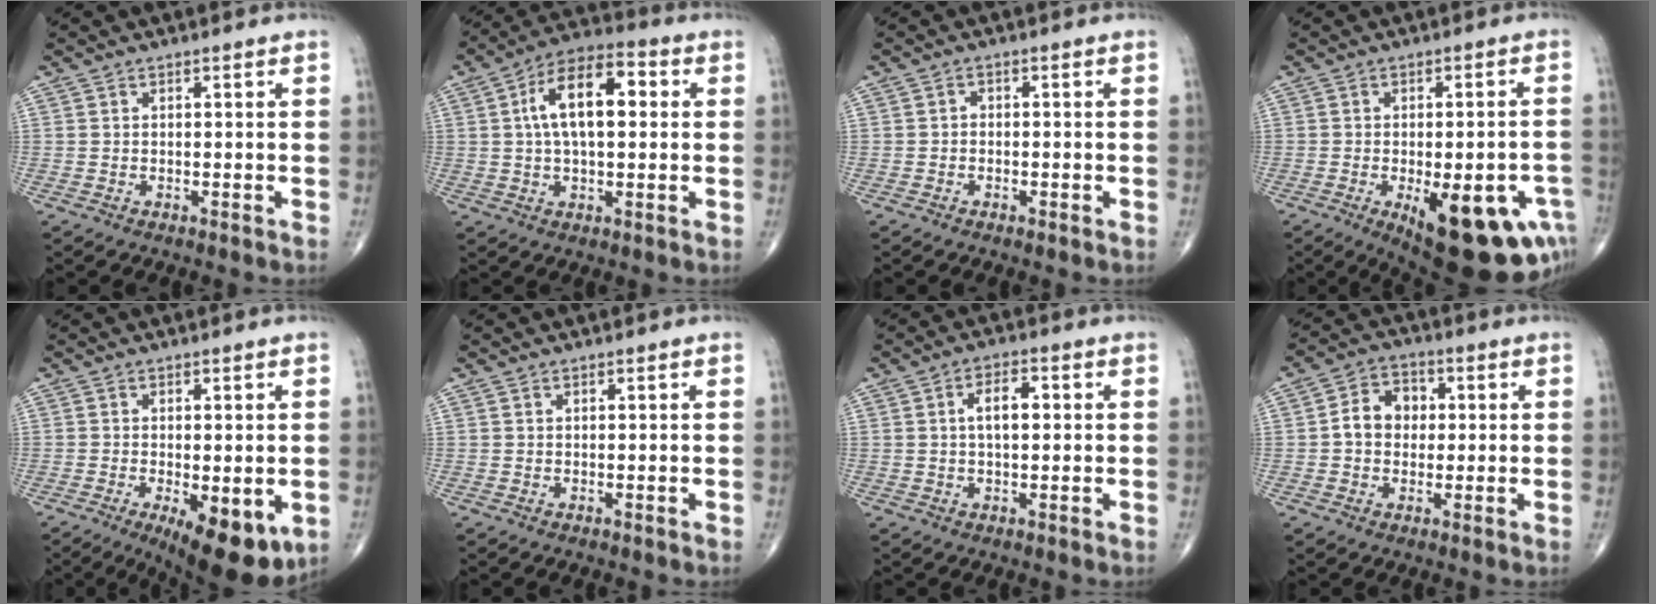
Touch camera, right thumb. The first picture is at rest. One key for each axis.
{"total": 13.4, "fx": 2.2, "fy": 6.7, "fz": 11.4, "tx": -0.184, "ty": 0.024, "tz": 0.029}
{"total": 1.2, "fx": -0.5, "fy": 0.9, "fz": 0.5, "tx": -0.003, "ty": 0.003, "tz": -0.014}
{"total": 20.3, "fx": -8.3, "fy": 8.2, "fz": 16.6, "tx": -0.149, "ty": 0.007, "tz": -0.094}
{"total": 12.3, "fx": -4.2, "fy": 5.0, "fz": 10.5, "tx": -0.148, "ty": -0.021, "tz": -0.053}
{"total": 0.0}
{"total": 5.2, "fx": 0.7, "fy": 2.6, "fz": 4.4, "tx": -0.066, "ty": 0.008, "tz": 0.009}
{"total": 7.2, "fx": 0.3, "fy": 5.8, "fz": 4.2, "tx": -0.051, "ty": 0.018, "tz": -0.004}